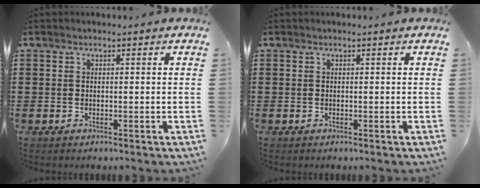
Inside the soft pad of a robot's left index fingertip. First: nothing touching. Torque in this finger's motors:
{"motor_torque": [-0.13, 0.06, 0.00, -0.01]}